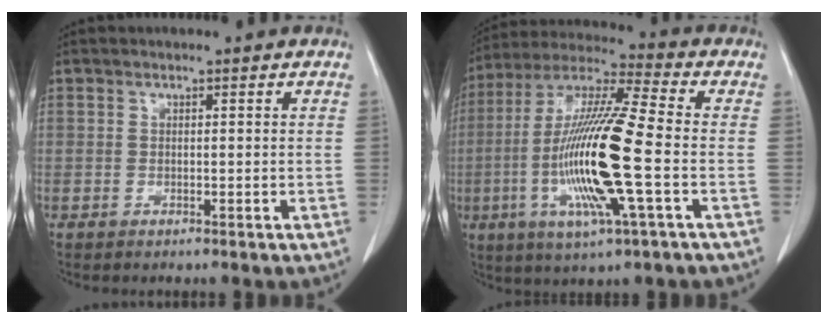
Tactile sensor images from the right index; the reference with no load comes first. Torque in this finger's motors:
{"motor_torque": [2.14, 0.00, 0.57, 0.19]}